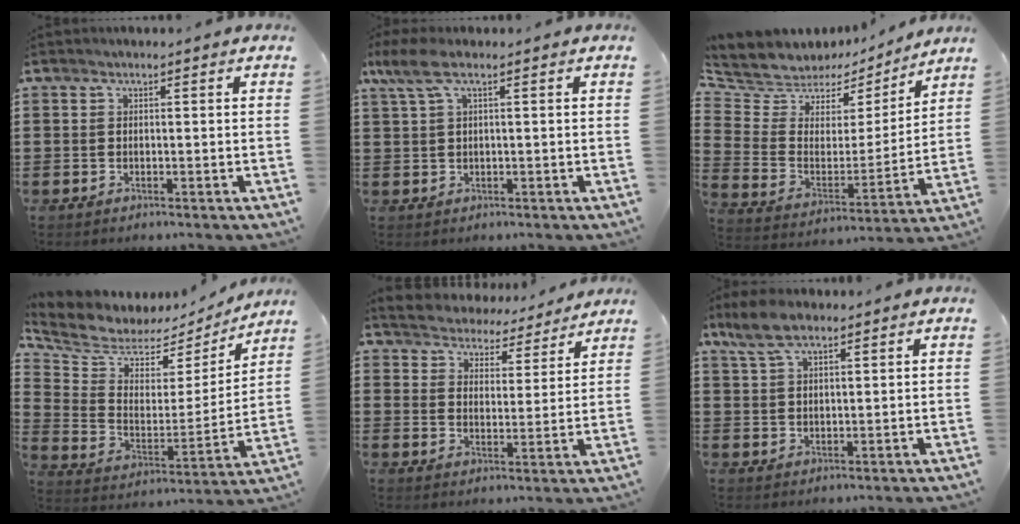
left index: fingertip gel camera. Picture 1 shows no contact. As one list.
[{"total": 4.2, "force": [1.3, 1.2, 3.9], "torque": [-0.099, -0.003, 0.016]}, {"total": 6.0, "force": [5.0, 3.2, -0.3], "torque": [-0.039, -0.044, 0.088]}, {"total": 5.9, "force": [5.2, 2.6, 0.4], "torque": [-0.047, -0.045, 0.091]}, {"total": 4.3, "force": [4.2, 0.1, -0.6], "torque": [-0.016, -0.040, 0.069]}, {"total": 5.7, "force": [3.8, 2.3, 3.5], "torque": [-0.079, 0.004, 0.072]}]